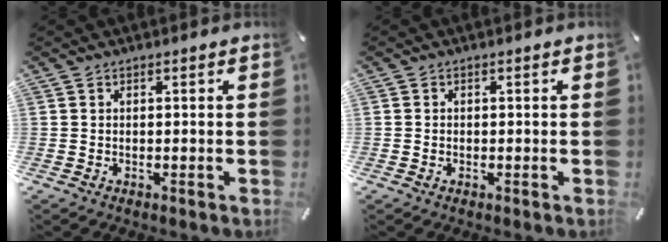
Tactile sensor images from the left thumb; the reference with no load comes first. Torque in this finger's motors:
{"motor_torque": [-0.07, -0.22, -0.04, -0.21, -0.01]}